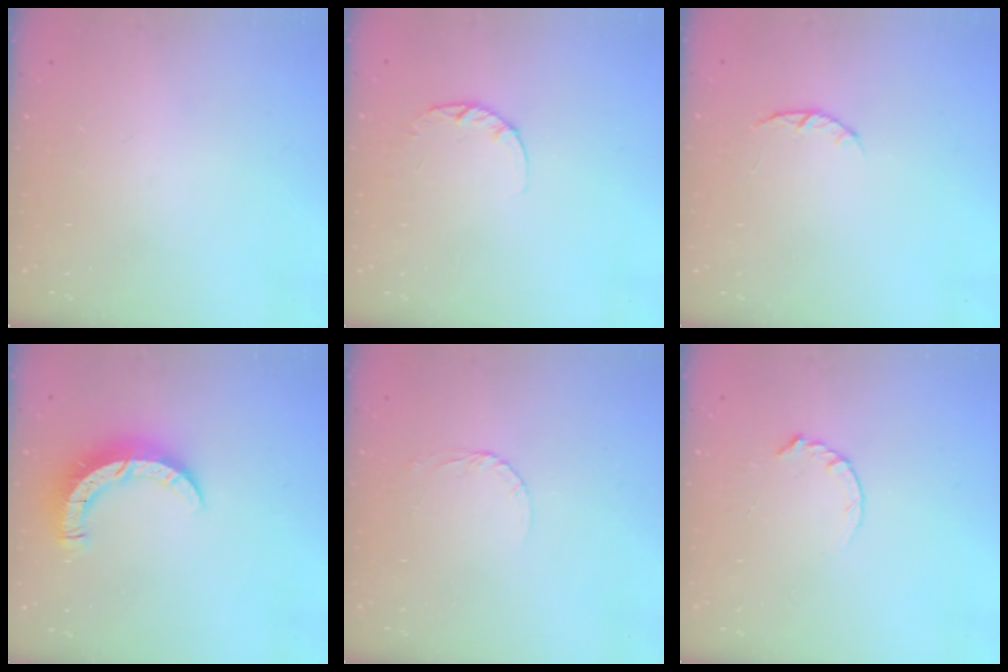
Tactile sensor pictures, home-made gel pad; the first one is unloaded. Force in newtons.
{"total": 2.6, "press": 2.5, "slide": 0.4}
{"total": 3.0, "press": 3.0, "slide": 0.4}
{"total": 8.4, "press": 8.3, "slide": 0.6}
{"total": 2.6, "press": 2.6, "slide": 0.1}
{"total": 2.8, "press": 2.8, "slide": 0.4}